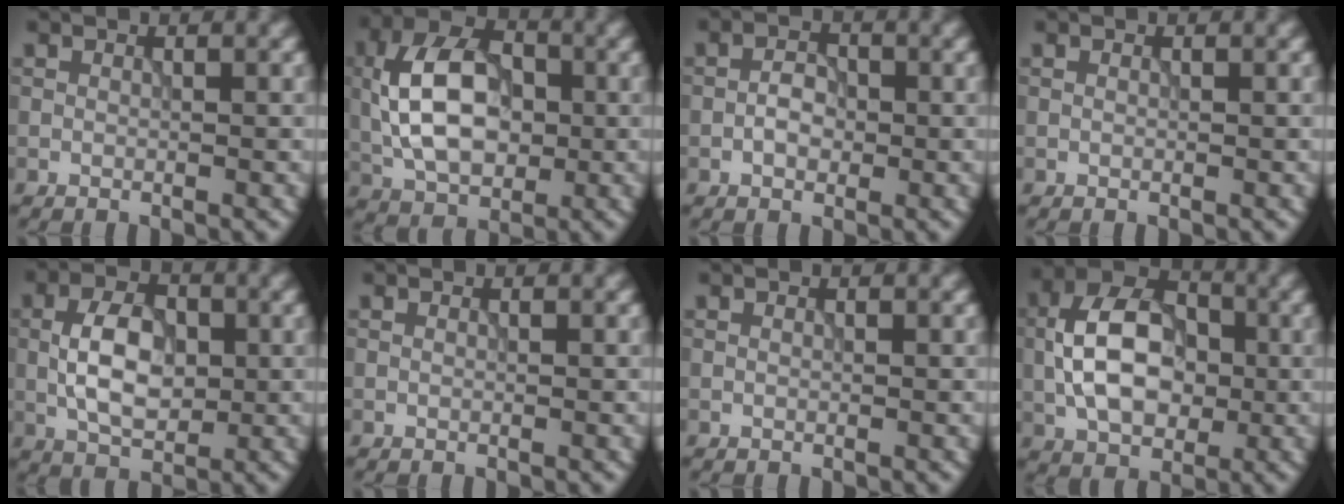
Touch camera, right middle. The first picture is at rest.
{"total": 9.1, "force": [0.1, 5.8, 6.9], "torque": [-0.139, 0.013, -0.010]}
{"total": 2.1, "force": [-0.6, 1.4, 1.5], "torque": [-0.025, 0.006, -0.015]}
{"total": 0.0}
{"total": 5.6, "force": [-0.3, 3.3, 4.5], "torque": [-0.083, 0.004, -0.008]}
{"total": 0.0}
{"total": 0.0}
{"total": 8.5, "force": [-0.6, 5.5, 6.4], "torque": [-0.119, 0.016, -0.021]}